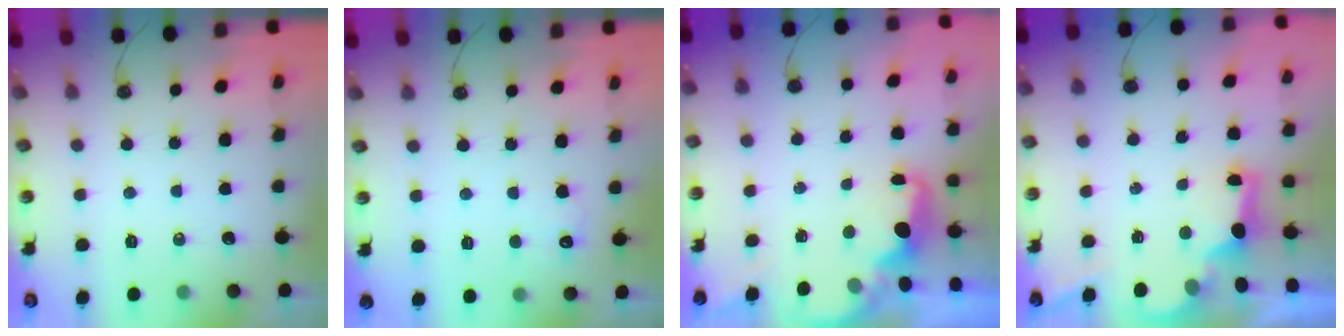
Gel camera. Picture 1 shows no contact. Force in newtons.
{"total": 3.9, "press": 3.7, "slide": 1.0}
{"total": 2.1, "press": 2.0, "slide": 0.7}
{"total": 2.9, "press": 2.7, "slide": 0.9}